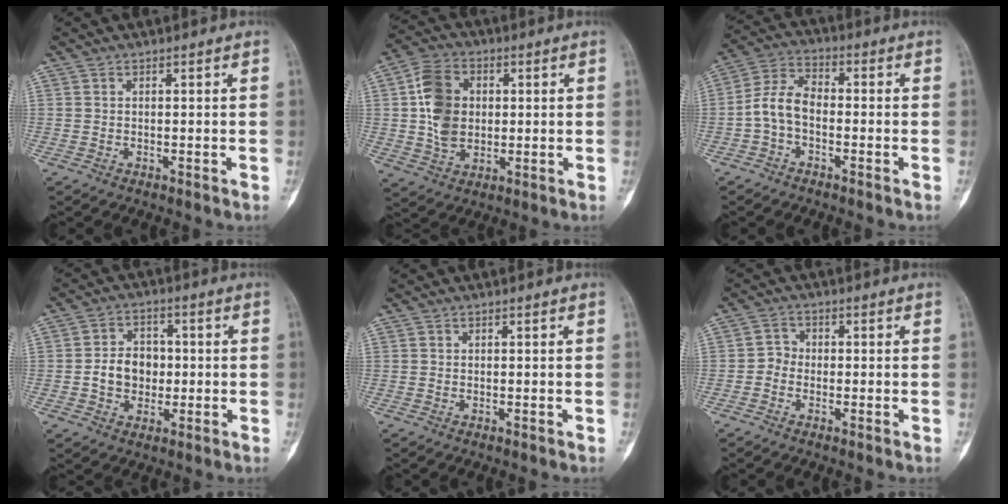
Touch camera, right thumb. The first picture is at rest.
{"total": 10.9, "force": [1.1, 8.2, 7.1], "torque": [-0.111, 0.007, 0.019]}
{"total": 7.0, "force": [-1.7, 4.3, 5.2], "torque": [-0.095, 0.032, -0.046]}
{"total": 7.5, "force": [-0.6, 6.1, 4.4], "torque": [-0.042, 0.018, -0.015]}
{"total": 0.0}
{"total": 2.4, "force": [-0.9, 2.1, 0.8], "torque": [0.003, 0.009, -0.030]}